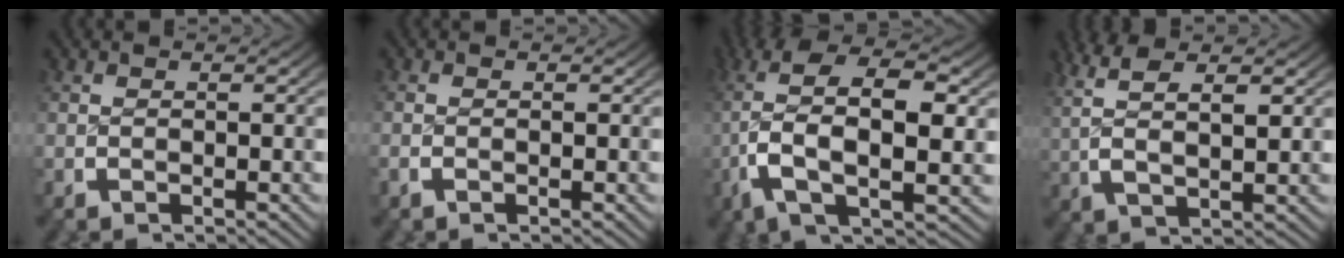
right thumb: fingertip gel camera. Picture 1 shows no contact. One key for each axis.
{"total": 0.7, "fx": -0.4, "fy": 0.2, "fz": 0.5, "tx": -0.013, "ty": -0.004, "tz": -0.008}
{"total": 10.1, "fx": 1.0, "fy": 4.8, "fz": 8.8, "tx": -0.196, "ty": -0.017, "tz": 0.023}
{"total": 5.0, "fx": 2.8, "fy": 1.7, "fz": 3.8, "tx": -0.081, "ty": 0.002, "tz": 0.058}